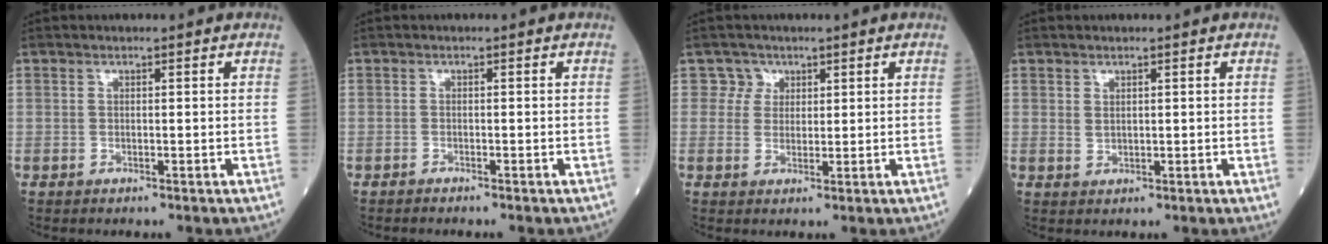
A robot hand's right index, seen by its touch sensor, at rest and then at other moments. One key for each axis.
{"total": 0.7, "fx": -0.7, "fy": 0.0, "fz": 0.1, "tx": -0.006, "ty": -0.002, "tz": -0.011}
{"total": 2.4, "fx": 1.2, "fy": 2.1, "fz": -0.4, "tx": 0.018, "ty": 0.002, "tz": 0.015}
{"total": 0.9, "fx": 0.5, "fy": 0.6, "fz": 0.5, "tx": -0.008, "ty": -0.004, "tz": 0.013}